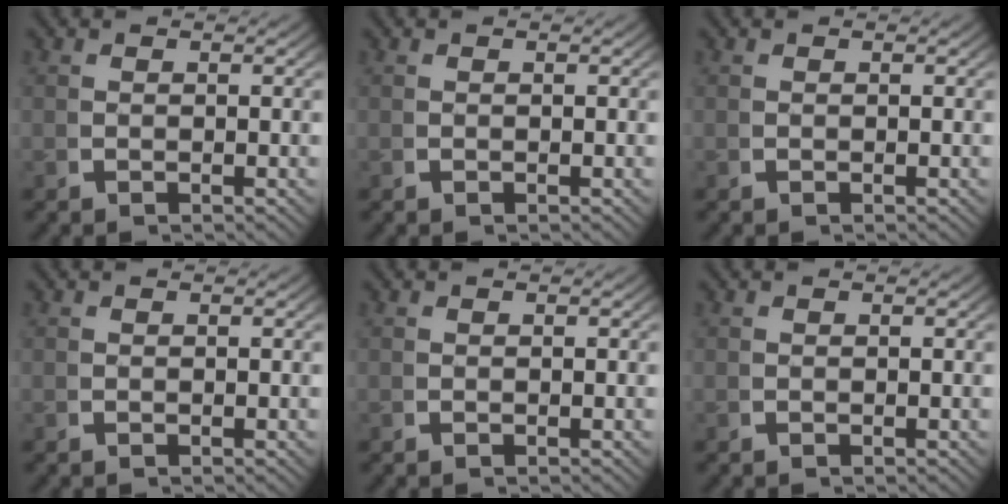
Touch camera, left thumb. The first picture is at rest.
{"total": 0.0}
{"total": 0.0}
{"total": 0.0}
{"total": 0.0}
{"total": 0.0}